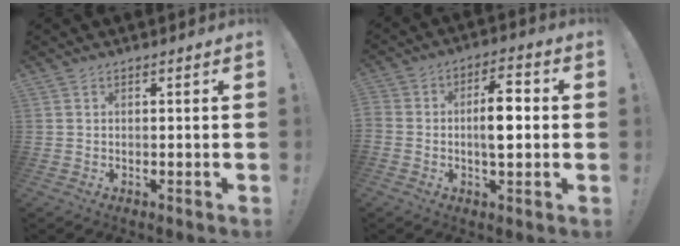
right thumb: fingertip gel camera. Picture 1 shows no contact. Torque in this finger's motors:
{"motor_torque": [2.19, 1.40, 0.81, -0.83, 0.55]}